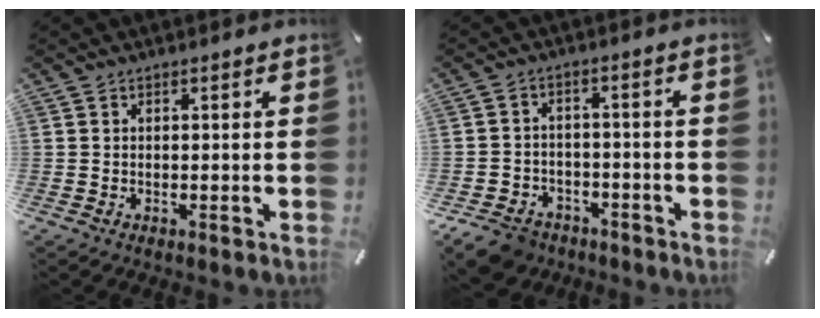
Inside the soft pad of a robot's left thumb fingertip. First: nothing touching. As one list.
[{"total": 7.2, "force": [-5.4, 4.3, 2.1], "torque": [-0.046, 0.029, -0.103]}]